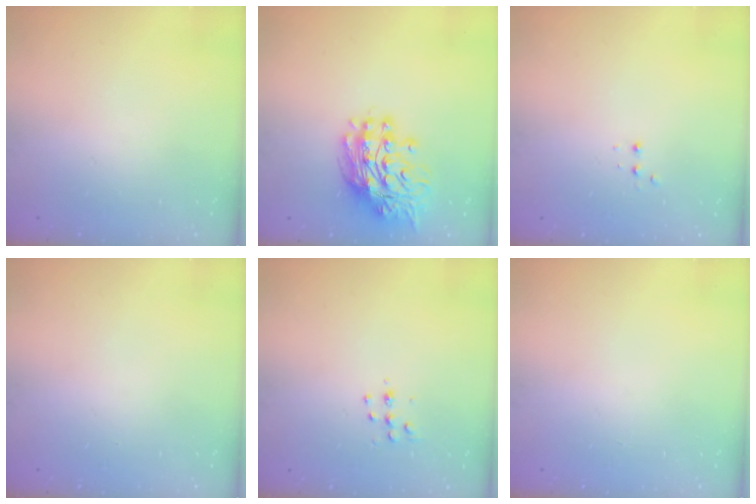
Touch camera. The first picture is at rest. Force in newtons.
{"total": 14.5, "press": 14.4, "slide": 1.3}
{"total": 2.4, "press": 2.2, "slide": 0.9}
{"total": 0.0}
{"total": 5.5, "press": 5.5, "slide": 0.4}
{"total": 0.0}